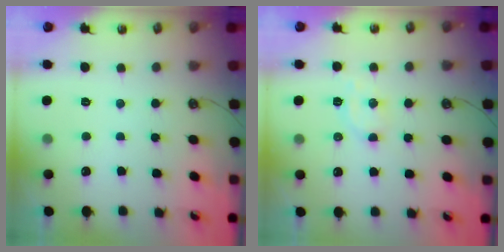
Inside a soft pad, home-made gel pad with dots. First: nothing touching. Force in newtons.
{"total": 5.4, "press": 5.4, "slide": 0.8}